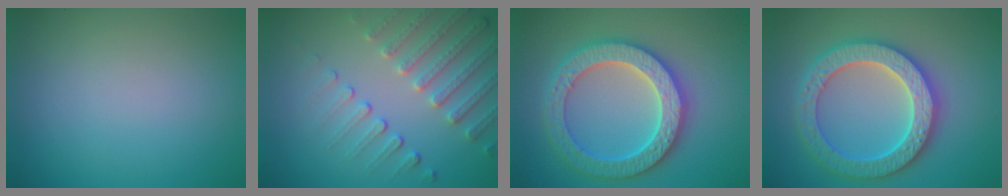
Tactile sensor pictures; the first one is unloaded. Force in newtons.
{"total": 4.7, "press": 3.7, "slide": 2.8}
{"total": 6.3, "press": 6.2, "slide": 1.2}
{"total": 6.3, "press": 6.2, "slide": 1.2}